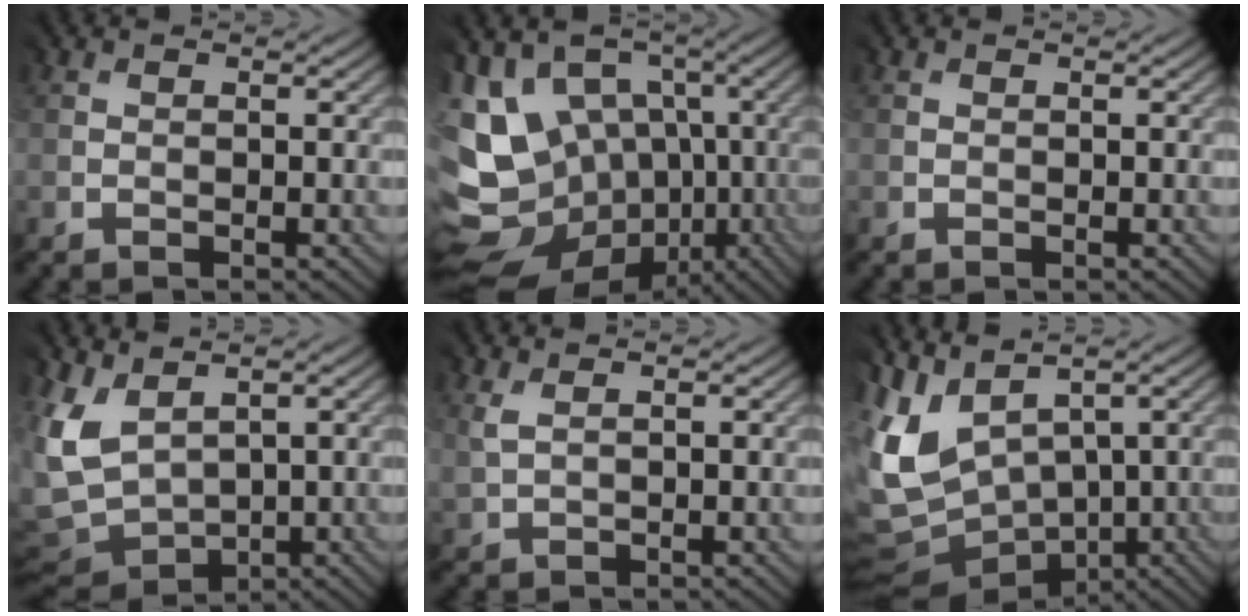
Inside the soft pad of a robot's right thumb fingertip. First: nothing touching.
{"total": 13.2, "force": [-1.2, 10.8, 7.4], "torque": [-0.183, -0.020, 0.016]}
{"total": 0.0}
{"total": 6.8, "force": [2.0, 4.8, 4.3], "torque": [-0.163, -0.001, 0.028]}
{"total": 1.6, "force": [1.4, 0.6, 0.6], "torque": [-0.025, 0.004, 0.031]}
{"total": 9.8, "force": [2.3, 7.2, 6.3], "torque": [-0.196, -0.011, 0.046]}